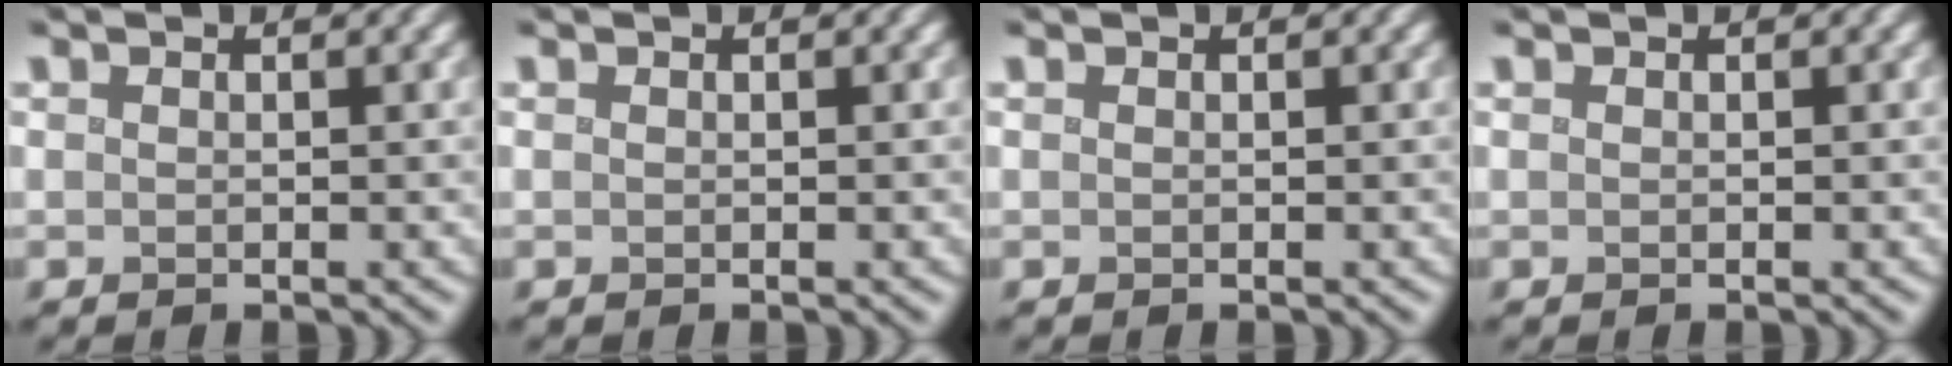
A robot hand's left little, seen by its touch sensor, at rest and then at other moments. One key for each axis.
{"total": 0.0}
{"total": 0.0}
{"total": 0.0}